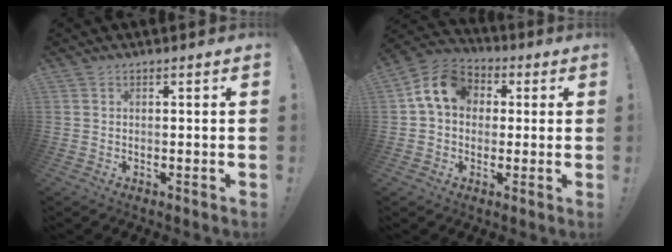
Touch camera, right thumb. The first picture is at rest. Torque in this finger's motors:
{"motor_torque": [1.45, 1.48, 1.21, -0.14, 0.05]}